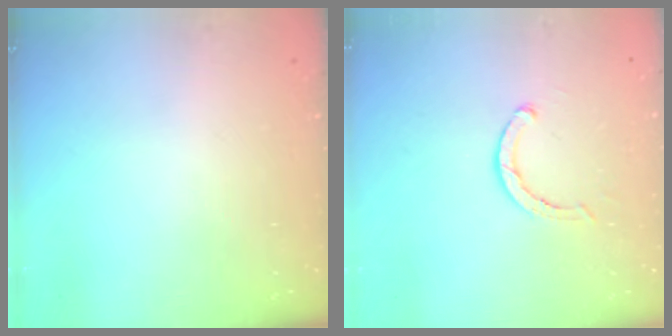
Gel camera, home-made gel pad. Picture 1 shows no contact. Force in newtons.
{"total": 2.8, "press": 2.8, "slide": 0.2}